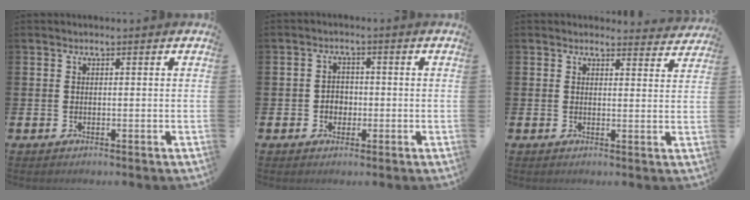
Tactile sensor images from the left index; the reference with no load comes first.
{"total": 2.3, "force": [-0.5, 2.1, 0.9], "torque": [-0.007, 0.002, -0.017]}
{"total": 2.7, "force": [2.6, 0.5, -0.1], "torque": [0.017, -0.022, 0.043]}